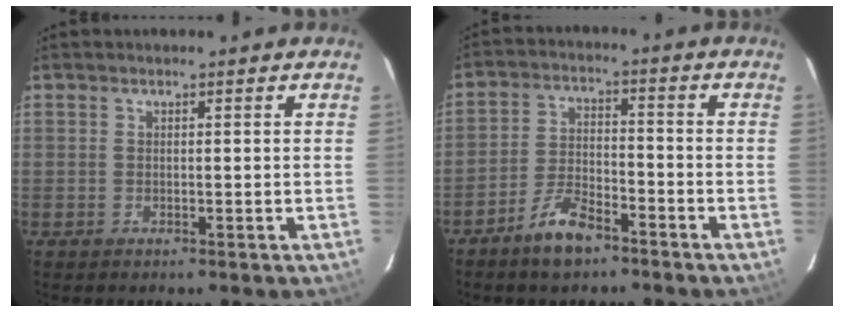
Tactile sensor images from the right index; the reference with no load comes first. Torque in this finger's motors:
{"motor_torque": [0.54, -0.57, 0.31, 0.03]}